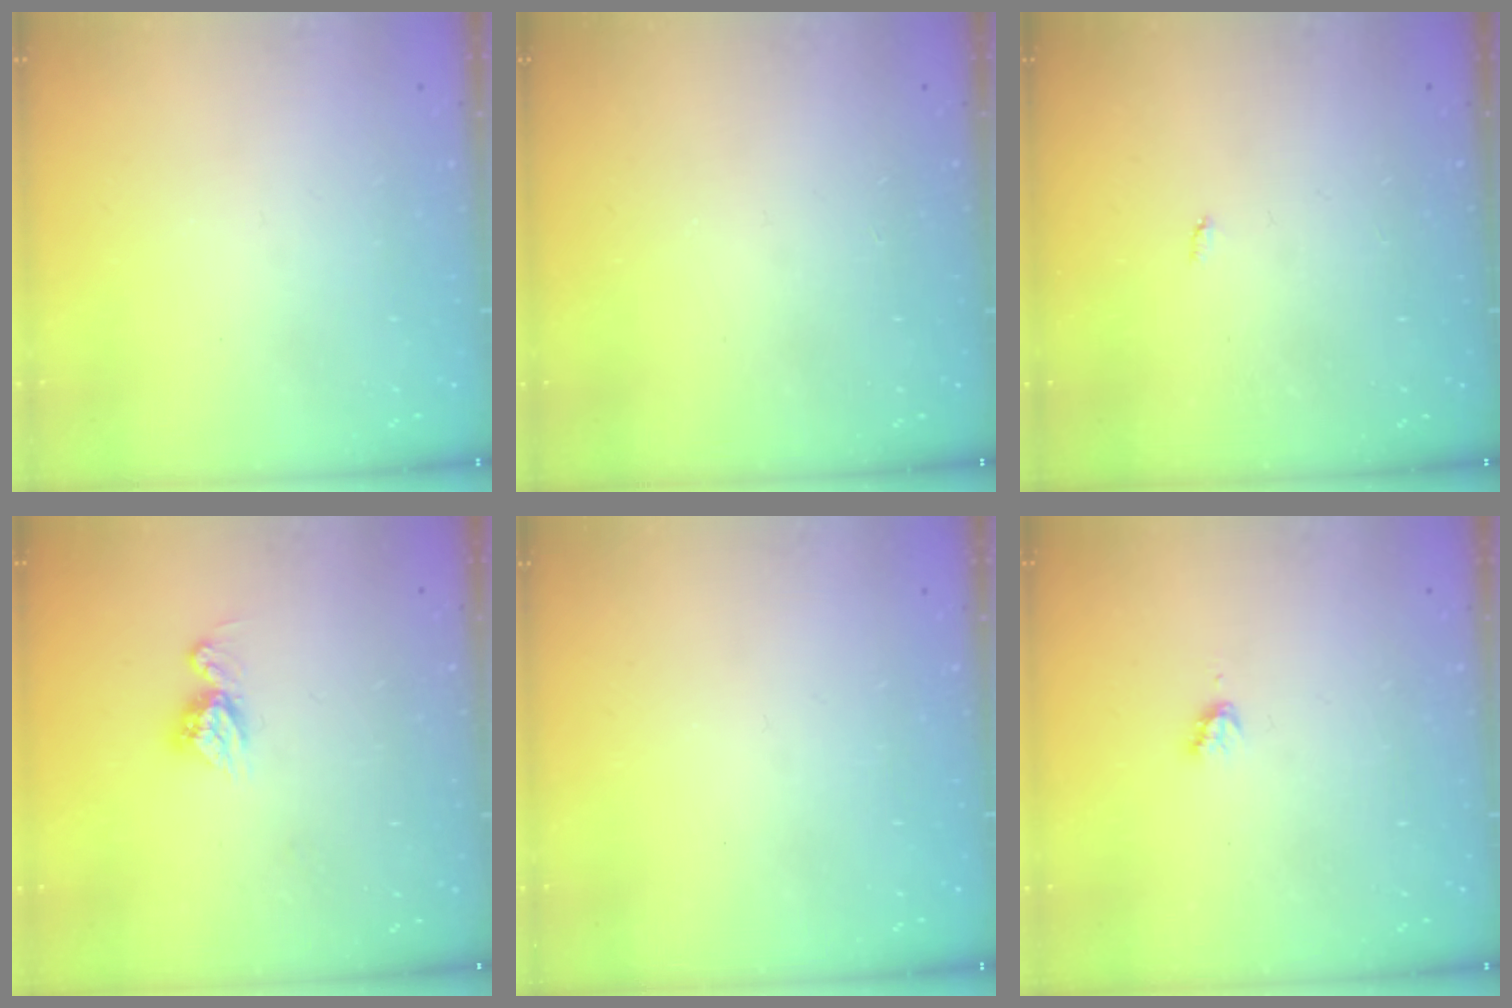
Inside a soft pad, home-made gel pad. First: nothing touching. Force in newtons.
{"total": 1.7, "press": 1.7, "slide": 0.2}
{"total": 2.1, "press": 2.1, "slide": 0.4}
{"total": 8.4, "press": 8.4, "slide": 0.7}
{"total": 0.0}
{"total": 2.8, "press": 2.8, "slide": 0.3}